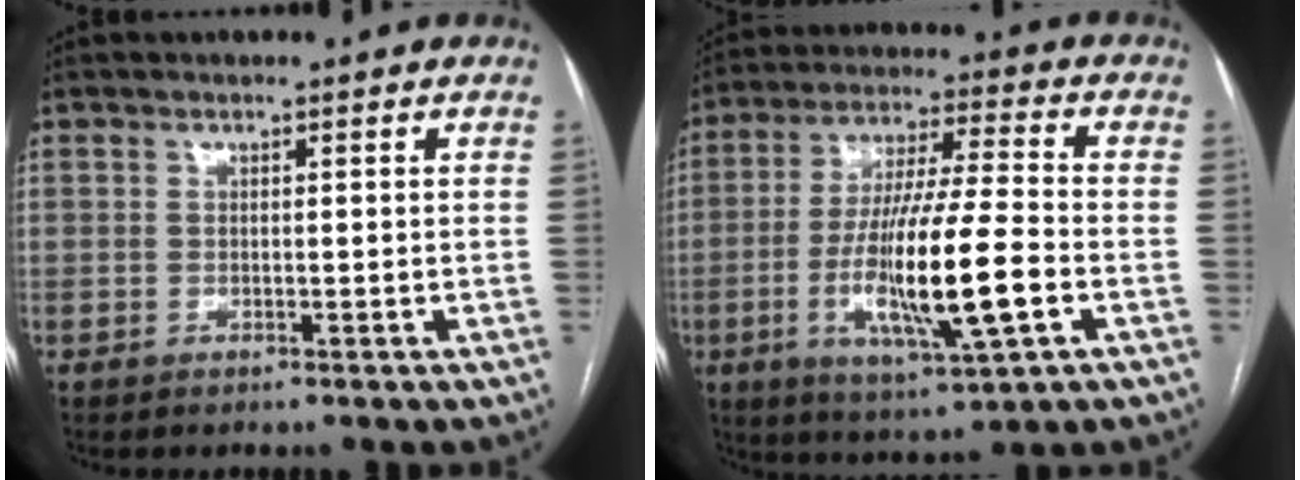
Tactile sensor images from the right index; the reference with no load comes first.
{"total": 16.9, "force": [-4.3, 1.5, 16.2], "torque": [-0.310, -0.016, -0.072]}